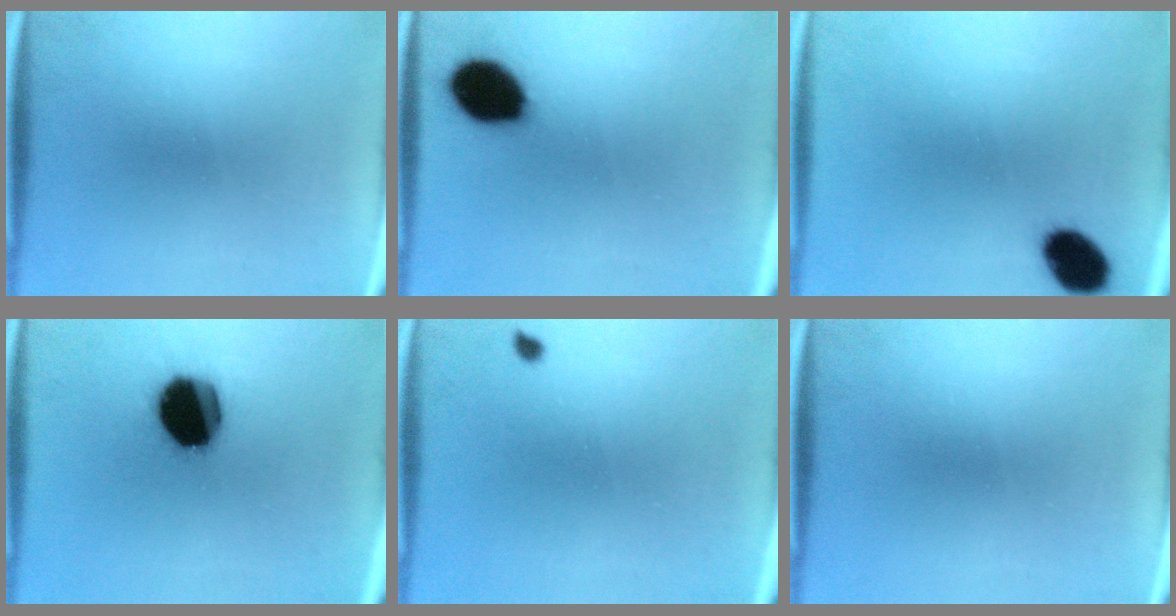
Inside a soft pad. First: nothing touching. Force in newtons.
{"total": 12.3}
{"total": 8.7}
{"total": 18.9}
{"total": 0.7}
{"total": 0.0}